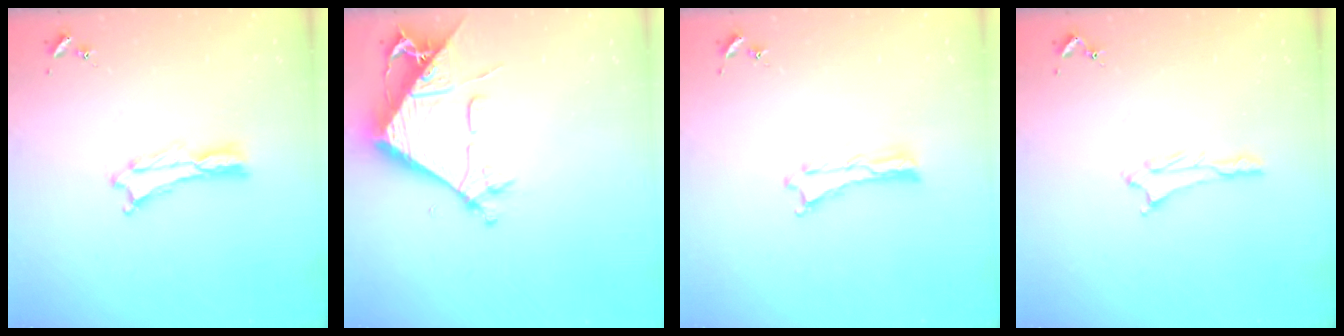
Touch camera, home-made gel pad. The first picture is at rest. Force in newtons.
{"total": 8.7, "press": 8.6, "slide": 1.1}
{"total": 0.0}
{"total": 1.2, "press": 1.2, "slide": 0.1}